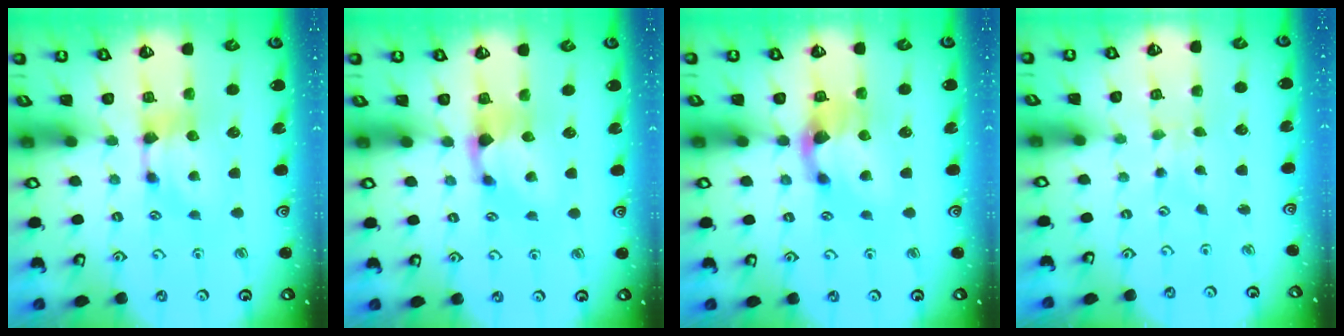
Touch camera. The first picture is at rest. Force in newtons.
{"total": 1.1, "press": 0.1, "slide": 1.1}
{"total": 2.9, "press": 2.2, "slide": 2.0}
{"total": 2.9, "press": 2.9, "slide": 0.4}